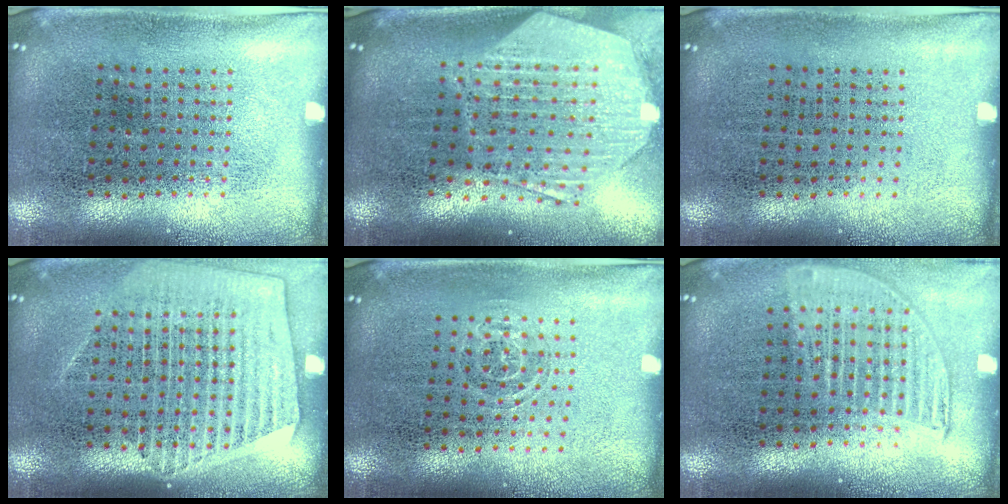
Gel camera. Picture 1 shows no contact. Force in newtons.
{"total": 3.1, "press": 2.4, "slide": 1.9}
{"total": 0.0}
{"total": 1.6, "press": 1.4, "slide": 0.6}
{"total": 0.9, "press": 0.6, "slide": 0.6}
{"total": 1.2, "press": 1.0, "slide": 0.6}